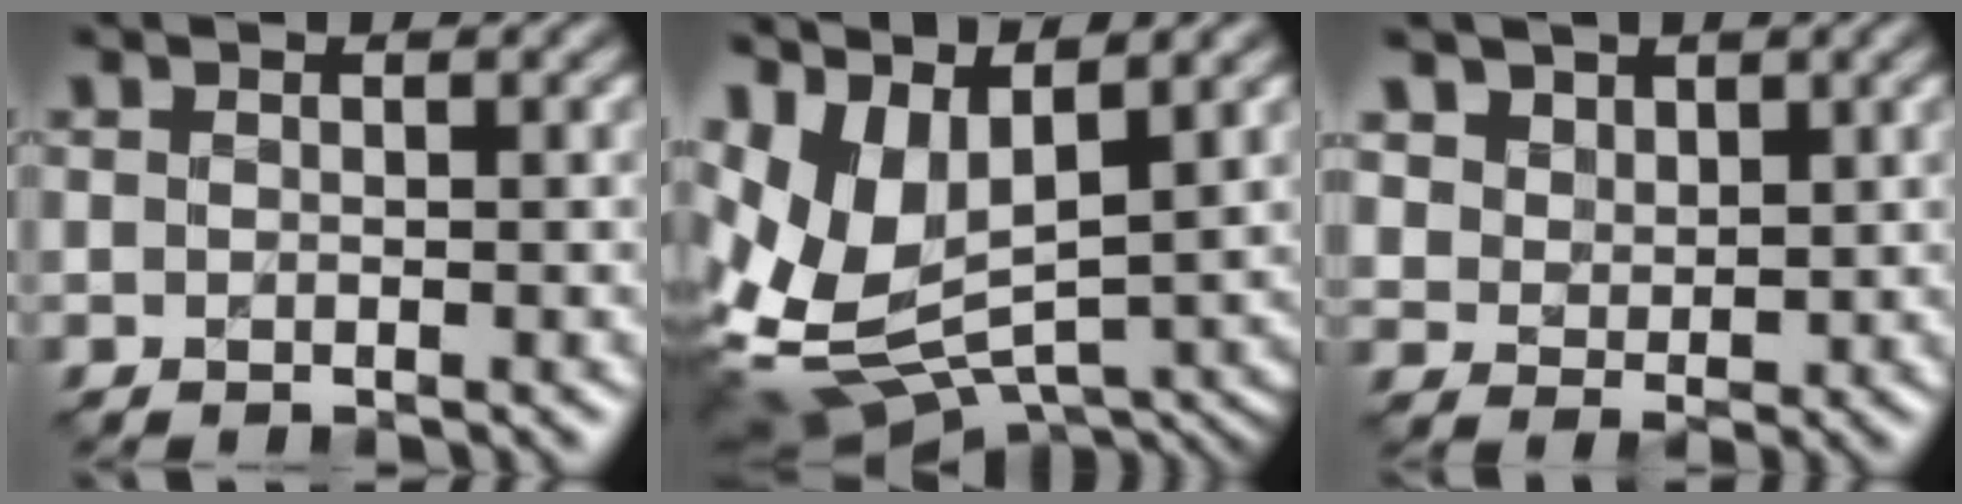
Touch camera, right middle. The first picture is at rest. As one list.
[{"total": 8.5, "force": [1.2, 4.6, 7.1], "torque": [-0.165, -0.023, 0.043]}, {"total": 3.7, "force": [2.3, 2.7, 0.8], "torque": [-0.039, -0.001, 0.048]}]